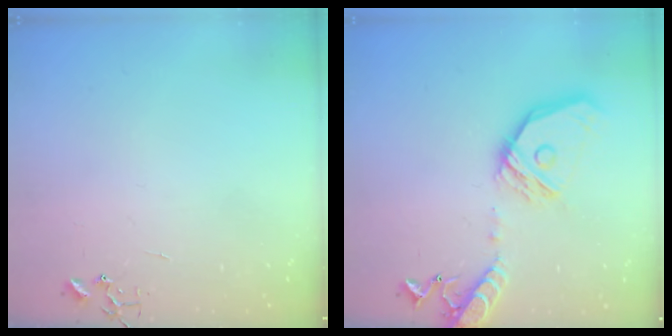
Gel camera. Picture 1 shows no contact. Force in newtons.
{"total": 18.2, "press": 17.9, "slide": 3.1}